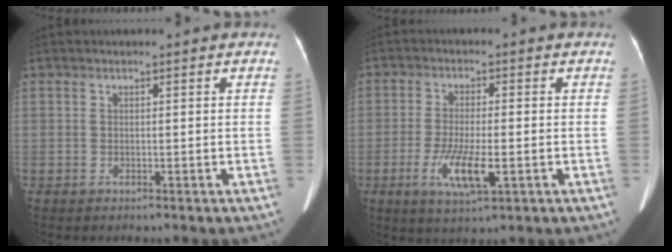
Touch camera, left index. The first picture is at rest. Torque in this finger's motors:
{"motor_torque": [0.24, -0.03, 0.15, 0.17]}